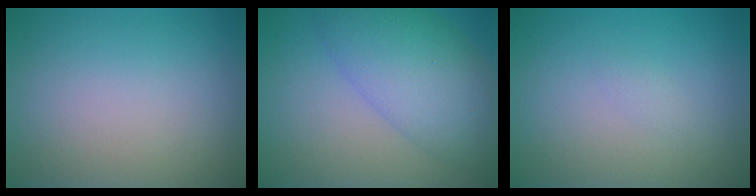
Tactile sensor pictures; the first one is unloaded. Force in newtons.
{"total": 7.3, "press": 7.3, "slide": 0.1}
{"total": 0.5, "press": 0.5, "slide": 0.0}